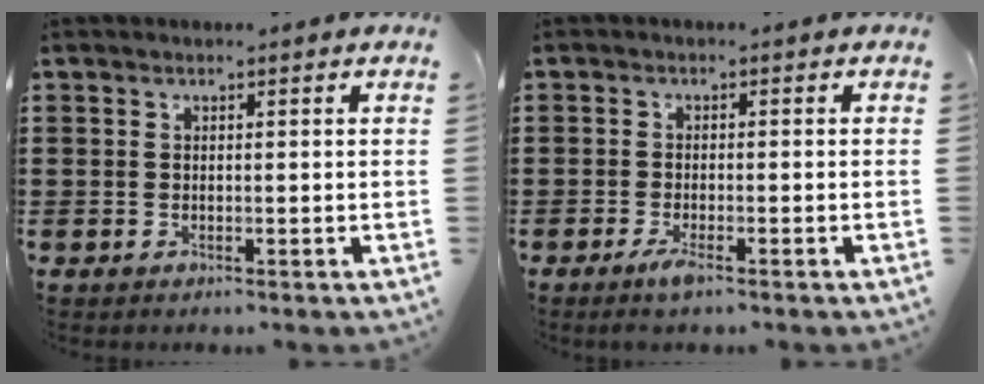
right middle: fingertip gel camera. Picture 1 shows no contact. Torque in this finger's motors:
{"motor_torque": [1.82, 0.32, 0.11, 0.08]}